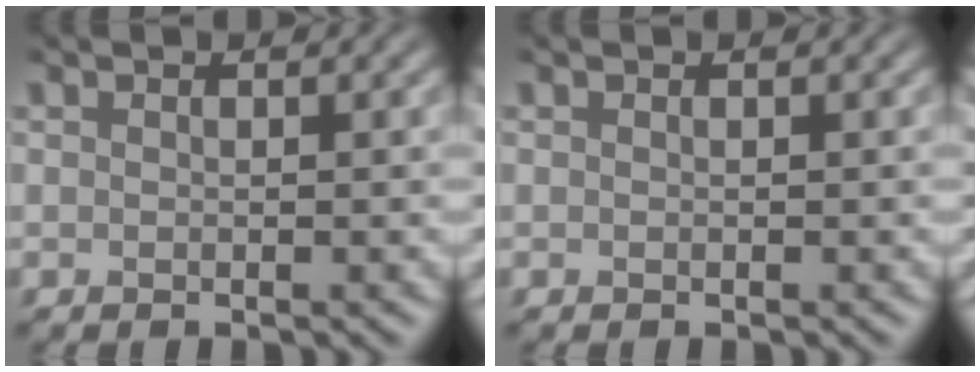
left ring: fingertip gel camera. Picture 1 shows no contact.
{"total": 0.0}